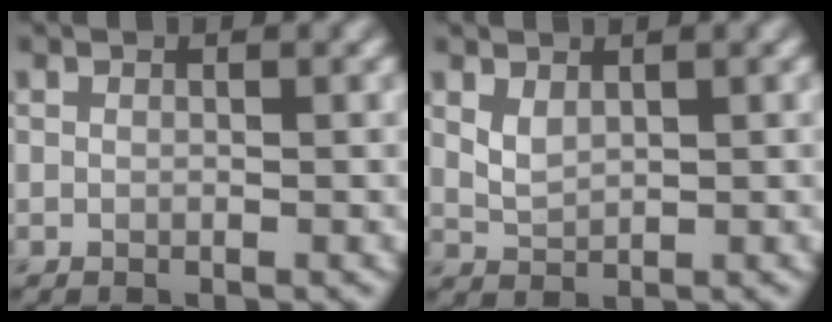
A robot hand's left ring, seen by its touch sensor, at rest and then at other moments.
{"total": 1.6, "force": [0.8, 0.9, 1.0], "torque": [-0.025, -0.002, 0.024]}